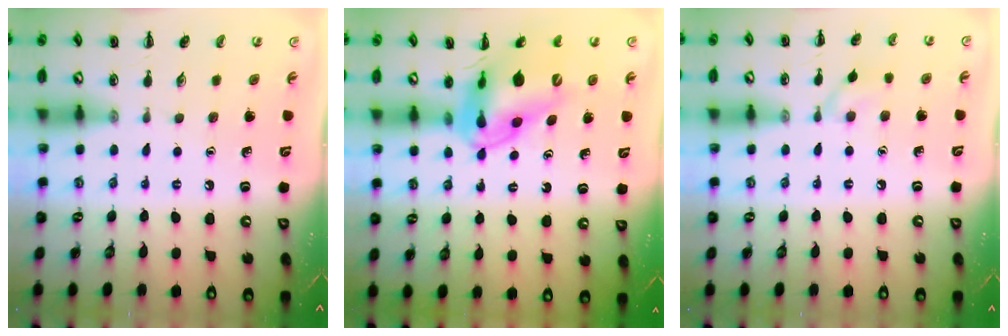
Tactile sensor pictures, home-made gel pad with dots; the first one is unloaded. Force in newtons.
{"total": 14.0, "press": 13.4, "slide": 4.0}
{"total": 5.9, "press": 5.6, "slide": 1.9}